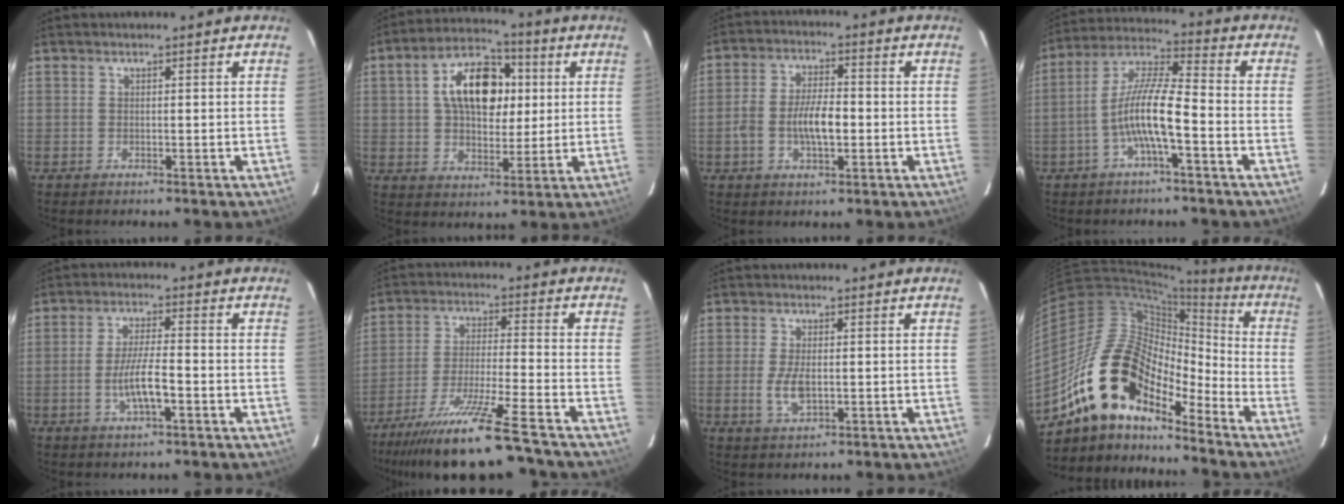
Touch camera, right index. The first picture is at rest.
{"total": 12.8, "force": [2.8, 8.1, 9.5], "torque": [-0.163, 0.036, 0.047]}
{"total": 7.5, "force": [-1.6, 3.3, 6.5], "torque": [-0.129, 0.008, -0.028]}
{"total": 10.1, "force": [-3.7, 1.4, 9.2], "torque": [-0.196, 0.012, -0.074]}
{"total": 6.9, "force": [-2.5, 1.2, 6.3], "torque": [-0.122, -0.002, -0.046]}
{"total": 16.6, "force": [-14.4, -0.8, 8.1], "torque": [-0.166, -0.037, -0.247]}
{"total": 4.8, "force": [-0.9, 2.1, 4.3], "torque": [-0.090, -0.006, -0.015]}
{"total": 17.1, "force": [-13.4, 7.0, 8.1], "torque": [-0.143, 0.003, -0.257]}